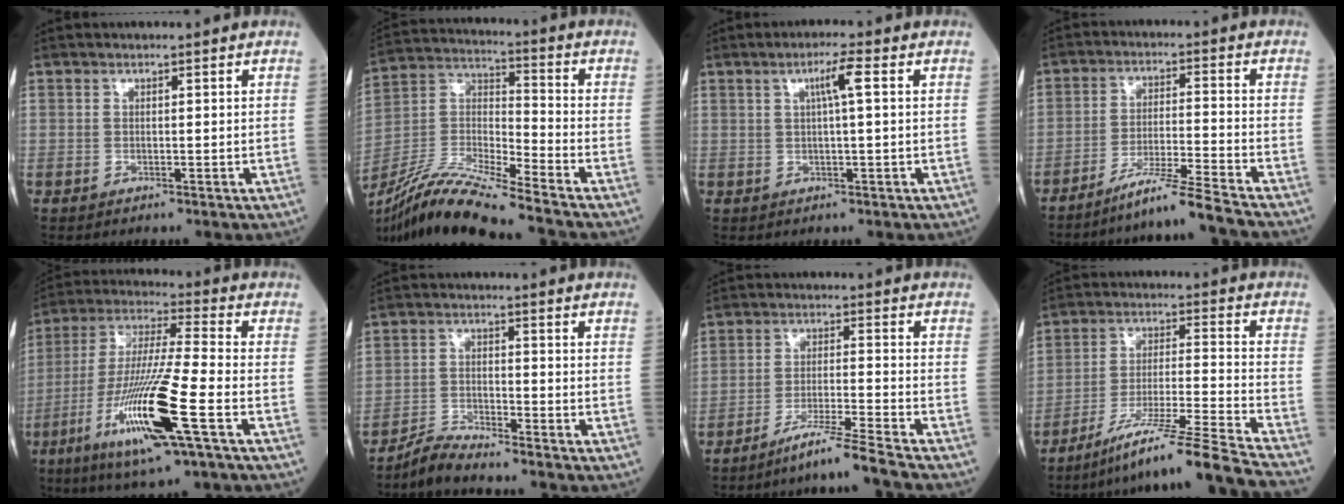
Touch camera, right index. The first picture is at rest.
{"total": 16.2, "force": [-13.9, -0.5, 8.2], "torque": [-0.171, -0.010, -0.264]}
{"total": 3.6, "force": [1.0, -0.2, 3.4], "torque": [-0.061, 0.006, 0.016]}
{"total": 9.2, "force": [-8.0, -2.7, 3.5], "torque": [-0.051, -0.020, -0.140]}
{"total": 17.7, "force": [-7.1, 0.4, 16.2], "torque": [-0.339, -0.026, -0.134]}
{"total": 4.0, "force": [-4.0, -0.5, 0.4], "torque": [-0.010, -0.018, -0.078]}
{"total": 8.4, "force": [-7.2, -2.7, 3.4], "torque": [-0.050, -0.025, -0.125]}
{"total": 18.2, "force": [-15.3, -2.9, 9.3], "torque": [-0.144, -0.003, -0.254]}